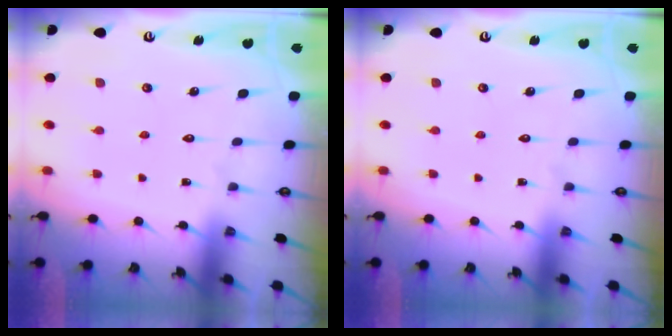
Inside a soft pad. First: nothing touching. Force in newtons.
{"total": 0.0}